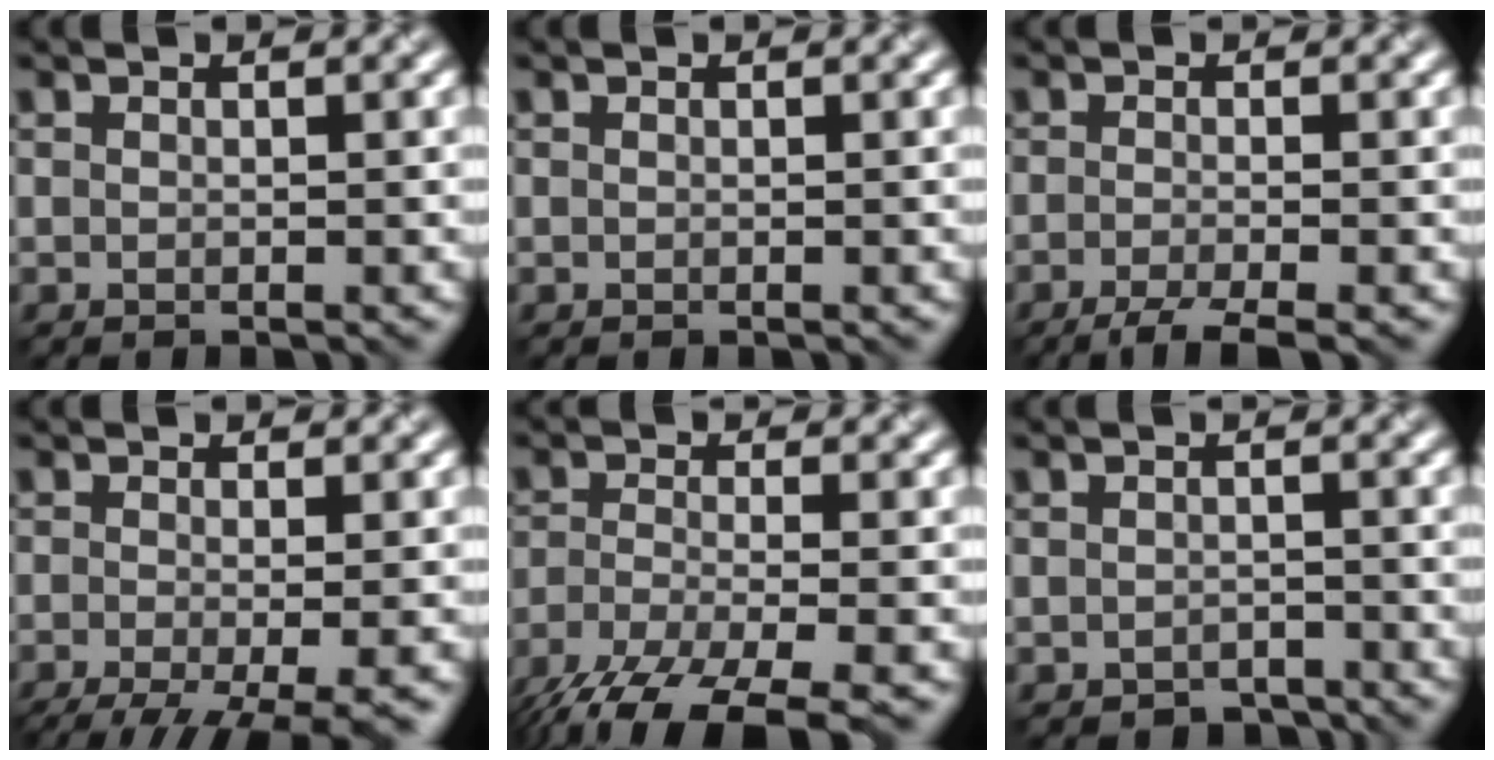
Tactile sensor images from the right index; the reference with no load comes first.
{"total": 0.0}
{"total": 3.2, "force": [-2.2, 0.6, 2.3], "torque": [-0.037, -0.005, -0.048]}
{"total": 8.5, "force": [-4.2, 3.0, 6.8], "torque": [-0.097, -0.021, -0.059]}
{"total": 8.5, "force": [-6.0, 2.4, 5.6], "torque": [-0.115, -0.022, -0.112]}
{"total": 1.5, "force": [-1.3, 0.7, 0.2], "torque": [0.000, 0.000, -0.020]}